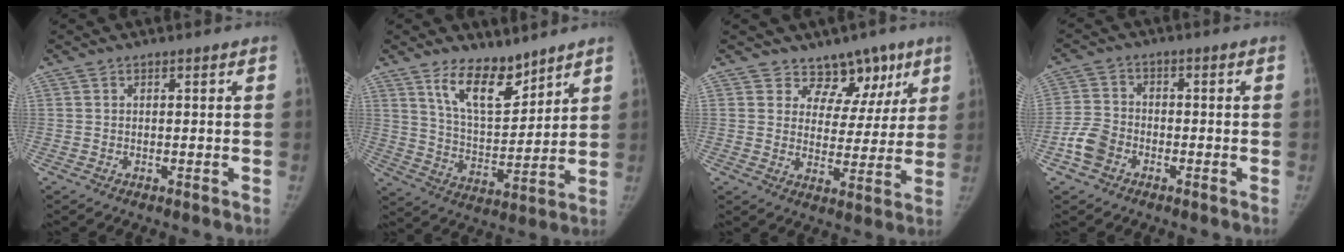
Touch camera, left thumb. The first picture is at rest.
{"total": 11.2, "force": [8.1, 4.8, 6.1], "torque": [-0.080, -0.067, 0.157]}
{"total": 9.5, "force": [6.5, 6.6, 2.1], "torque": [0.025, -0.030, 0.090]}
{"total": 5.7, "force": [-2.8, 4.2, 2.6], "torque": [-0.045, 0.016, -0.058]}